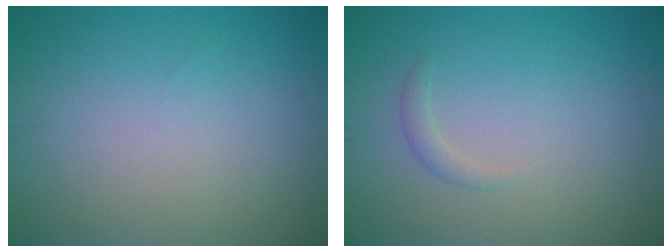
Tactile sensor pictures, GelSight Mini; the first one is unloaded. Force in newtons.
{"total": 0.9, "press": 0.9, "slide": 0.1}